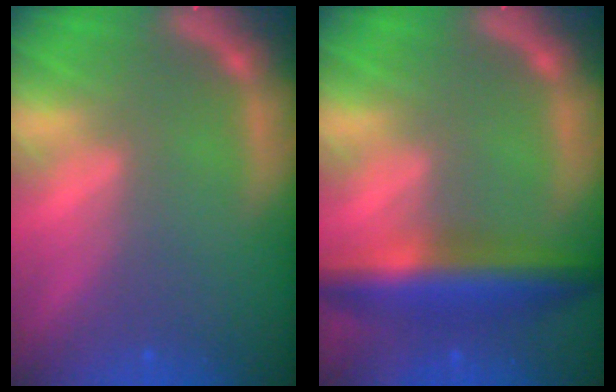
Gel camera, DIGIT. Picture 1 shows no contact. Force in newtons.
{"total": 7.0}